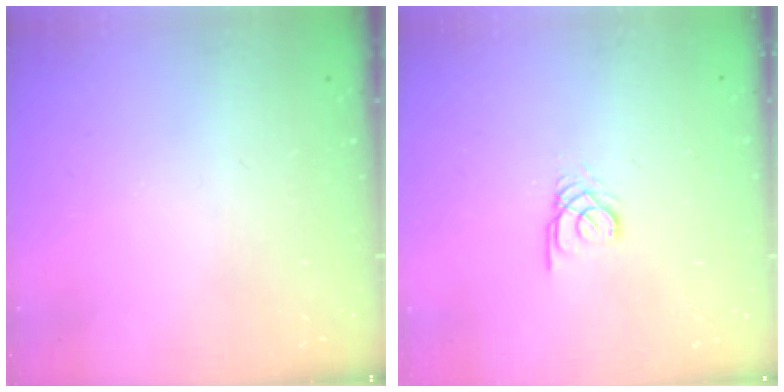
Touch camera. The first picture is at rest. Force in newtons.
{"total": 2.3, "press": 2.3, "slide": 0.2}